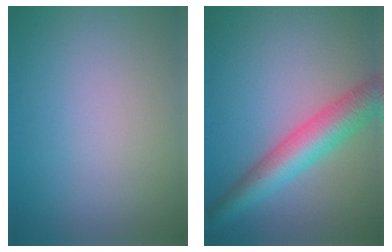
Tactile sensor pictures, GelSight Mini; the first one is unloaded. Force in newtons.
{"total": 6.2, "press": 6.2, "slide": 0.1}